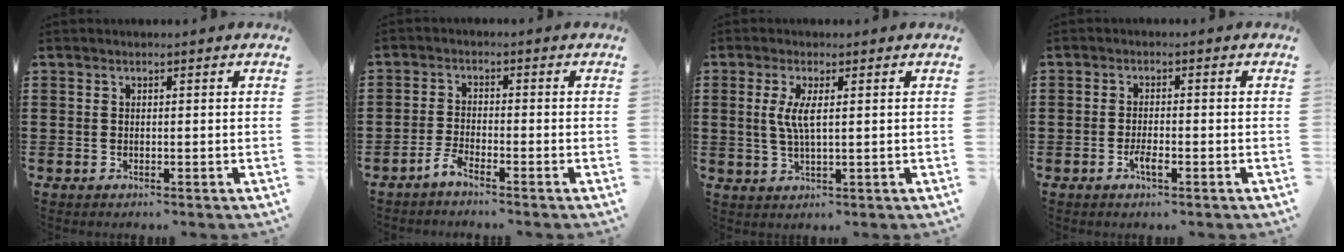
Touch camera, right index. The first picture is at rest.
{"total": 2.2, "force": [-2.0, 0.0, 0.8], "torque": [-0.031, -0.002, -0.044]}
{"total": 3.8, "force": [0.7, 0.6, 3.7], "torque": [-0.081, -0.003, 0.009]}
{"total": 2.4, "force": [-1.2, 0.7, 2.0], "torque": [-0.042, 0.000, -0.023]}